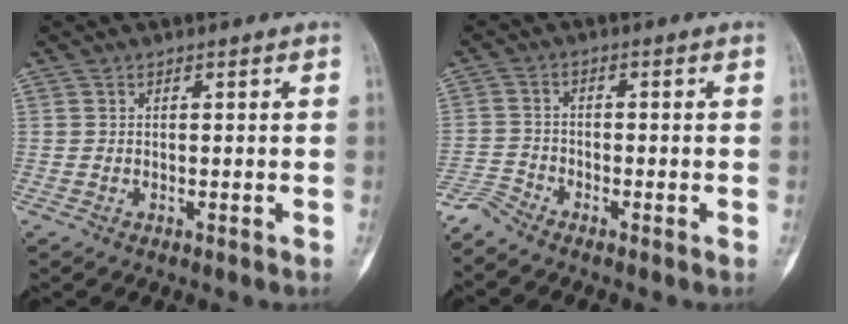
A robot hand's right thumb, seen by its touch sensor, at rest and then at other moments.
{"total": 3.2, "force": [-3.2, 0.2, 0.1], "torque": [-0.008, -0.008, -0.075]}